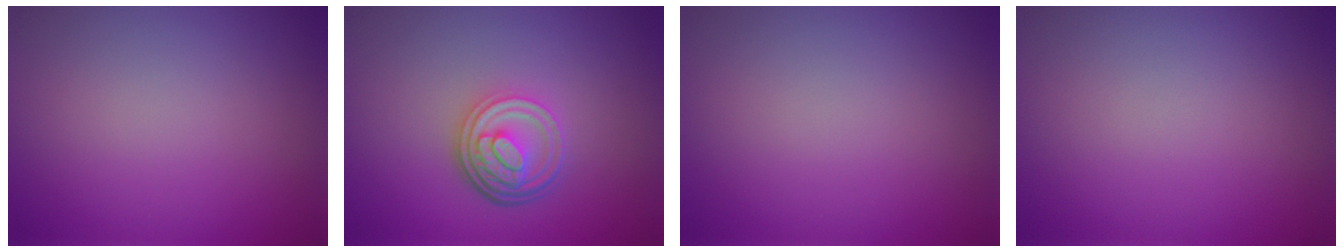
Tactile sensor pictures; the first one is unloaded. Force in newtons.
{"total": 4.7, "press": 3.4, "slide": 3.3}
{"total": 0.0}
{"total": 0.0}